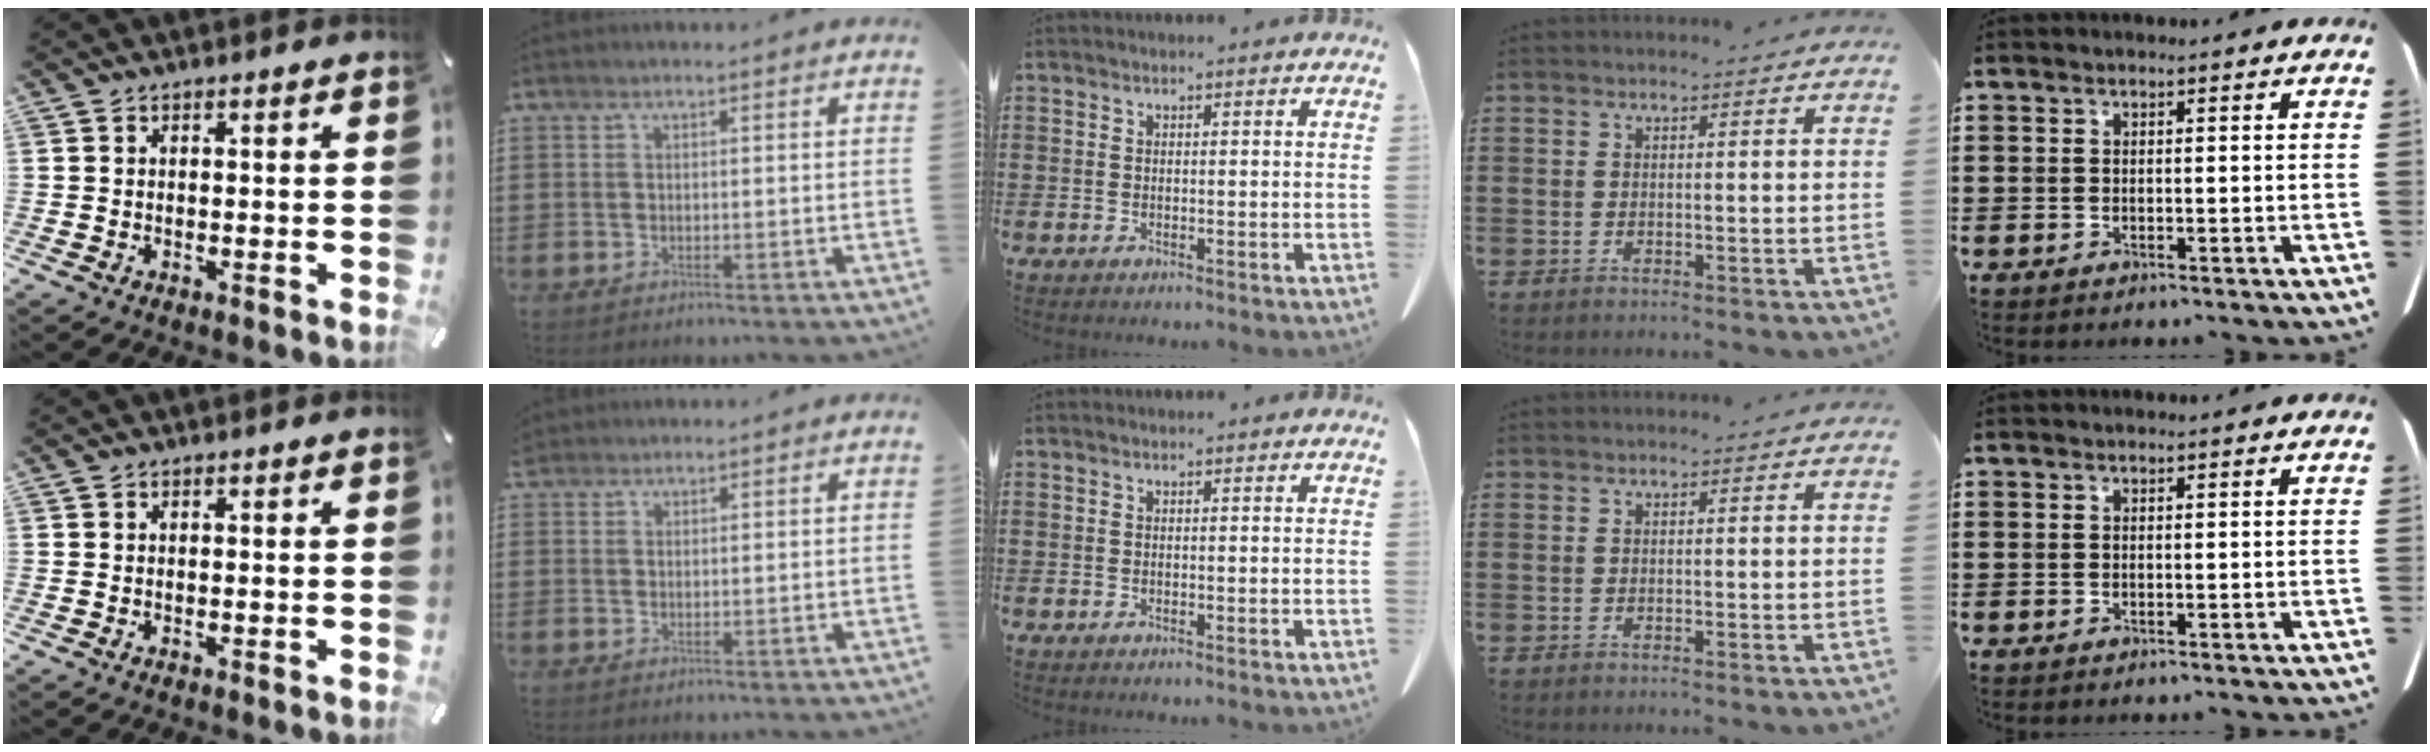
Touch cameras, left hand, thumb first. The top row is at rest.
{"index": {"total": 1.4, "force": [1.2, 0.6, 0.1], "torque": [-0.005, 0.003, 0.025]}}